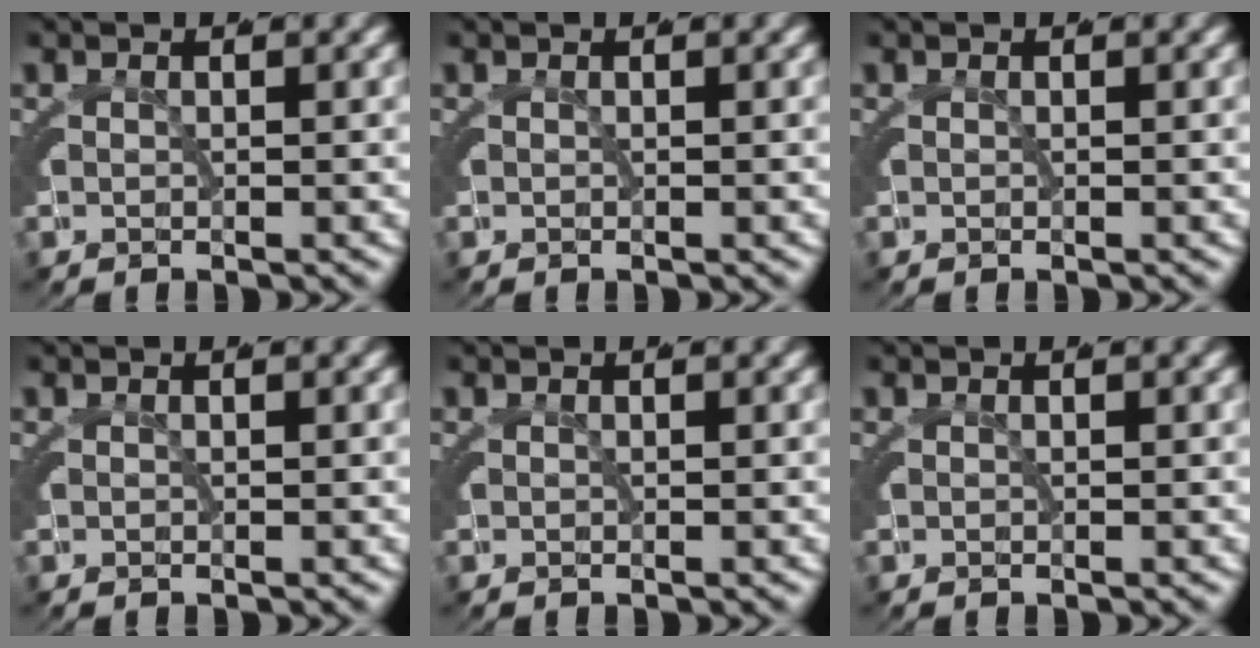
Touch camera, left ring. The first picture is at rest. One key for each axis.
{"total": 2.0, "fx": -0.1, "fy": -1.9, "fz": -0.5, "tx": 0.020, "ty": -0.011, "tz": 0.011}
{"total": 0.0}
{"total": 0.0}
{"total": 0.0}
{"total": 0.0}